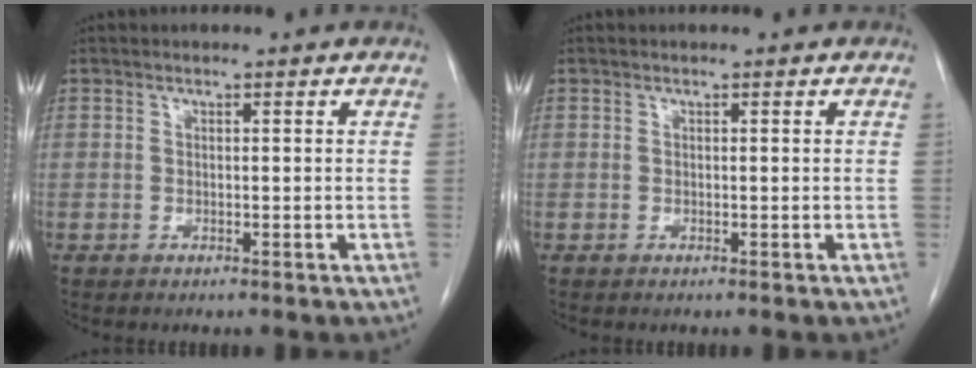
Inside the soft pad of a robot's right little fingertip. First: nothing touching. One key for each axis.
{"total": 0.0}